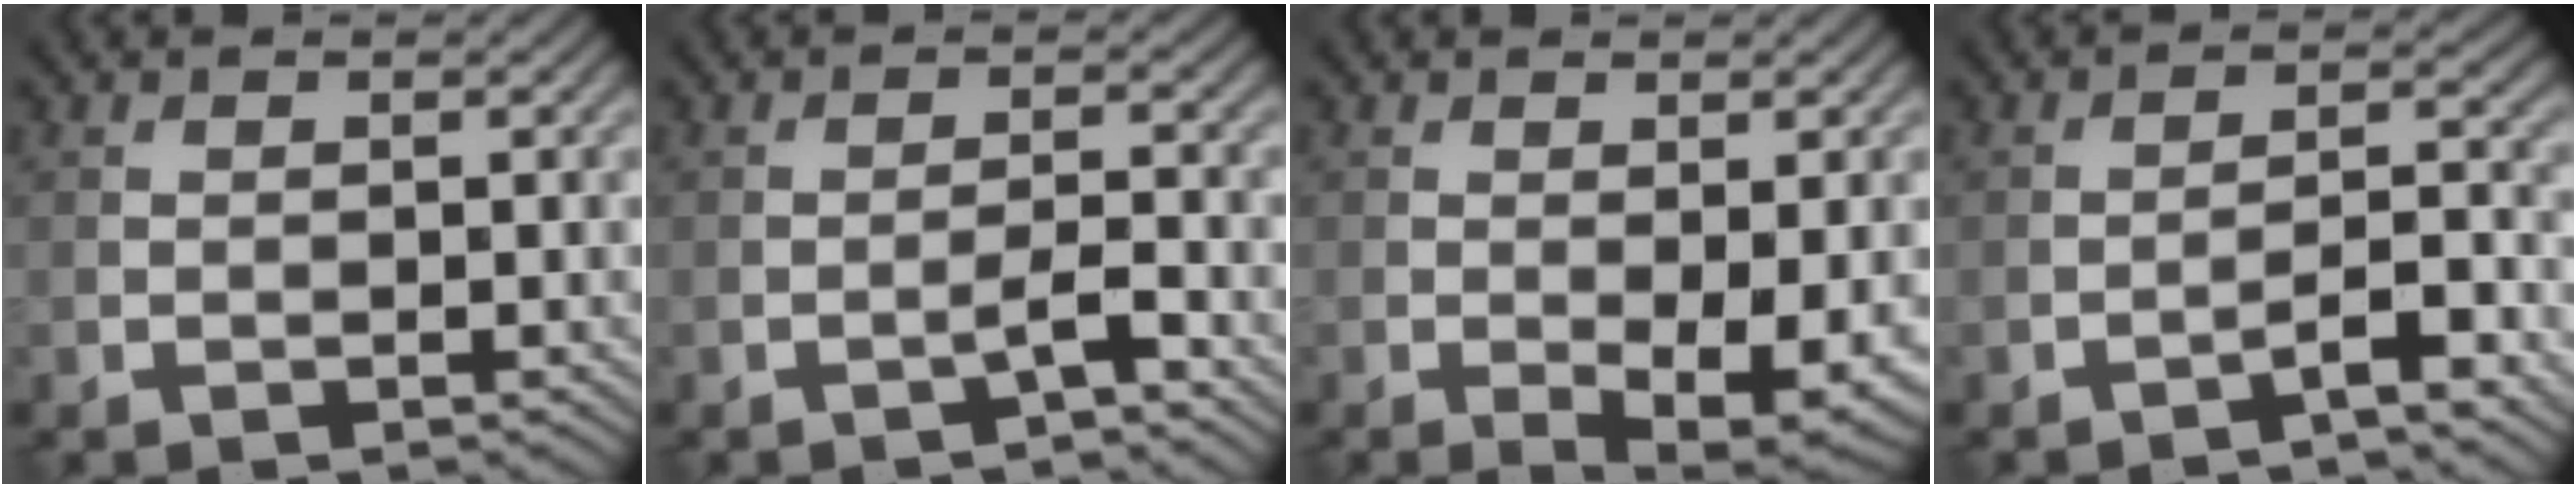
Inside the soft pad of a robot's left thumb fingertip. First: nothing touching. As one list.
[{"total": 2.3, "force": [-1.5, 0.2, 1.7], "torque": [-0.029, 0.012, -0.032]}, {"total": 5.6, "force": [-1.4, 2.1, 5.0], "torque": [-0.081, -0.018, -0.013]}, {"total": 3.9, "force": [-2.8, 0.5, 2.7], "torque": [-0.045, 0.015, -0.053]}]